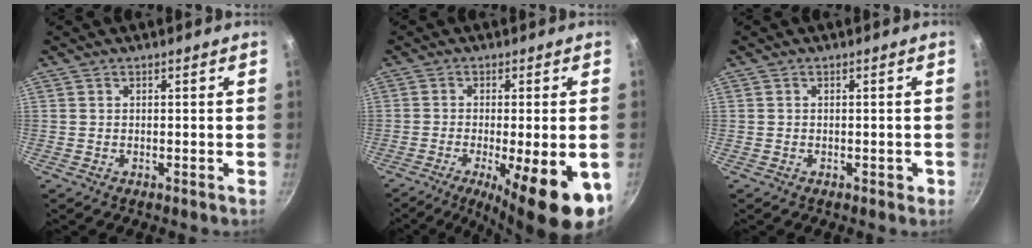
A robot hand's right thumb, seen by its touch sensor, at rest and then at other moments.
{"total": 16.1, "force": [-5.9, 4.3, 14.3], "torque": [-0.194, -0.007, -0.080]}
{"total": 1.2, "force": [-0.4, 0.8, 0.7], "torque": [-0.003, 0.006, -0.005]}